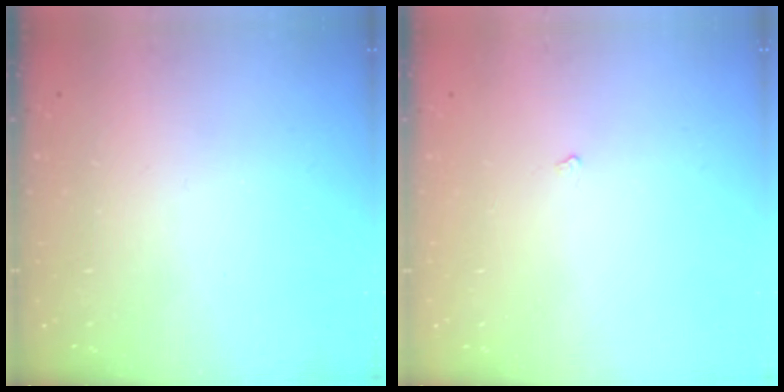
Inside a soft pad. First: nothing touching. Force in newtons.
{"total": 2.2, "press": 2.1, "slide": 0.4}